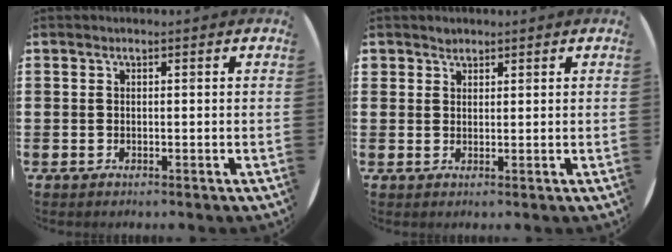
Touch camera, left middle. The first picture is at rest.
{"total": 1.4, "force": [1.3, 0.7, 0.0], "torque": [0.007, -0.002, 0.024]}